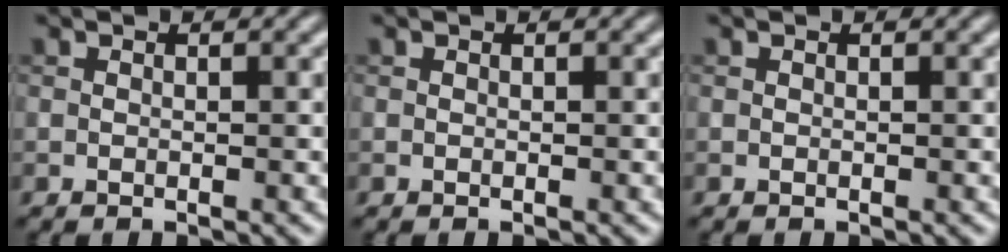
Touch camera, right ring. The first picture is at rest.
{"total": 0.0}
{"total": 0.0}